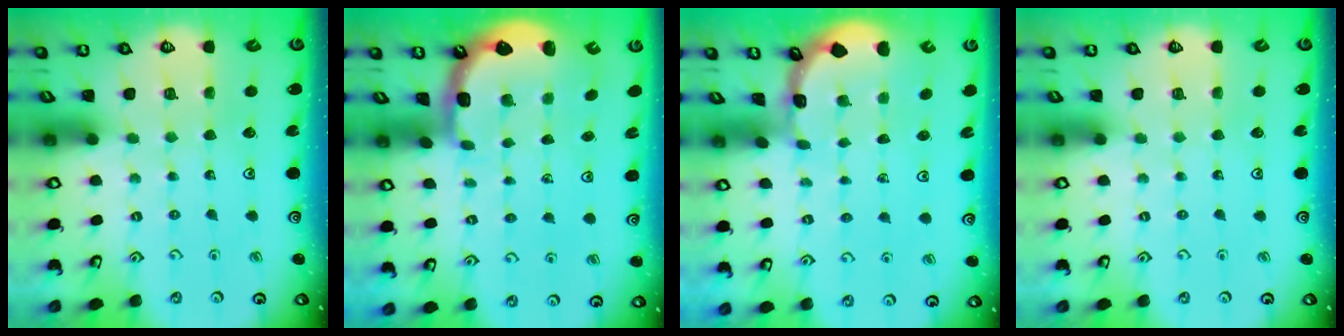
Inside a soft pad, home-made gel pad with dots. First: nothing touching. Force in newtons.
{"total": 2.4, "press": 1.7, "slide": 1.7}
{"total": 0.7, "press": 0.7, "slide": 0.1}
{"total": 0.0}